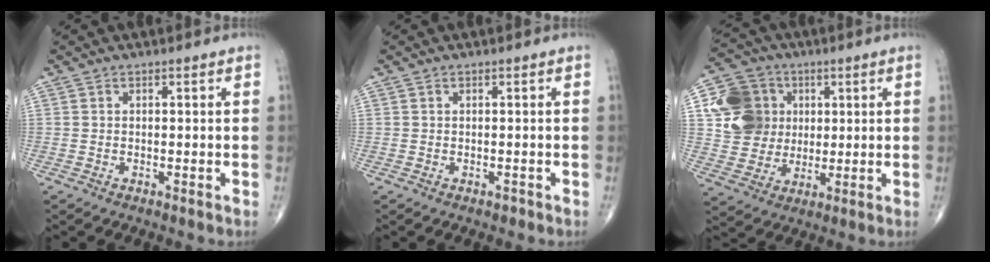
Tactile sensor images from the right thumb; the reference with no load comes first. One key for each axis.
{"total": 0.6, "fx": -0.2, "fy": 0.4, "fz": 0.3, "tx": 0.000, "ty": 0.001, "tz": -0.004}
{"total": 12.9, "fx": 2.6, "fy": 11.6, "fz": 5.1, "tx": -0.066, "ty": 0.002, "tz": 0.048}